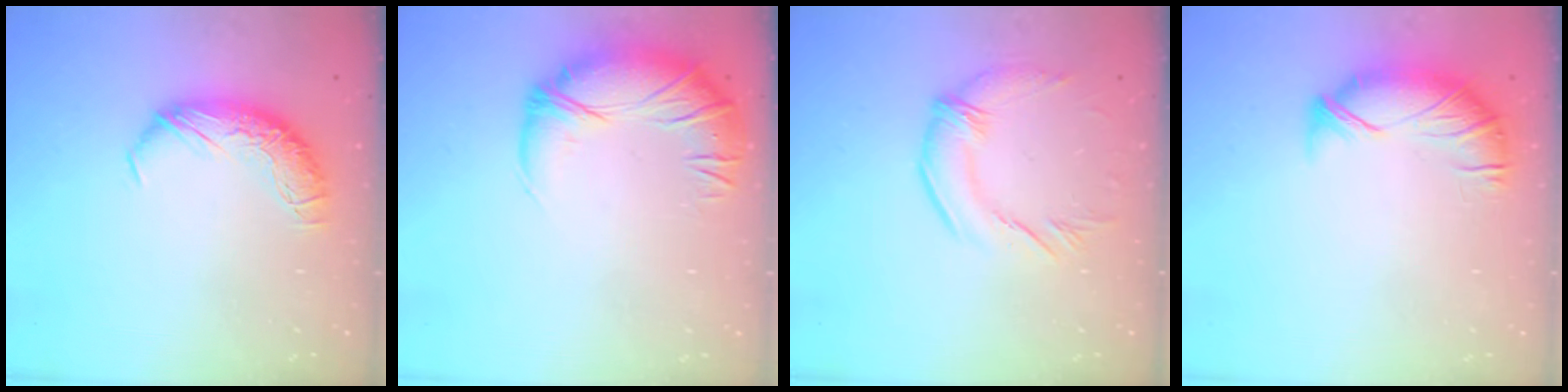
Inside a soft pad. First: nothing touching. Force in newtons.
{"total": 2.9, "press": 0.4, "slide": 2.9}
{"total": 2.3, "press": 1.8, "slide": 1.4}
{"total": 2.5, "press": 1.9, "slide": 1.7}